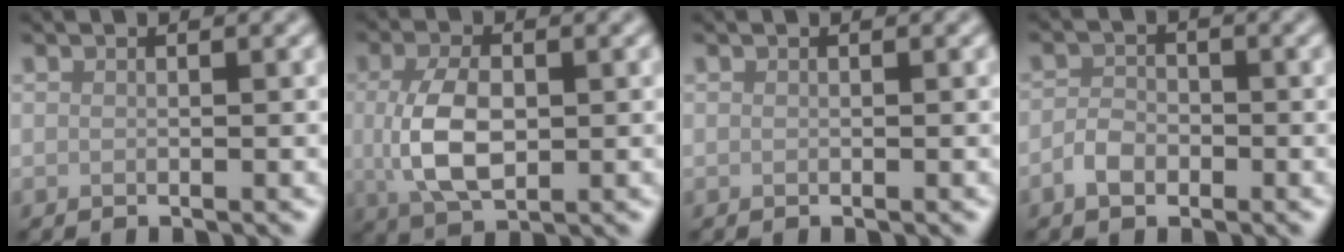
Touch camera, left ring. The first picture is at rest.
{"total": 5.9, "force": [0.0, 3.4, 4.9], "torque": [-0.111, -0.004, 0.003]}
{"total": 0.0}
{"total": 2.3, "force": [-1.1, 1.5, 1.2], "torque": [-0.021, 0.003, -0.027]}